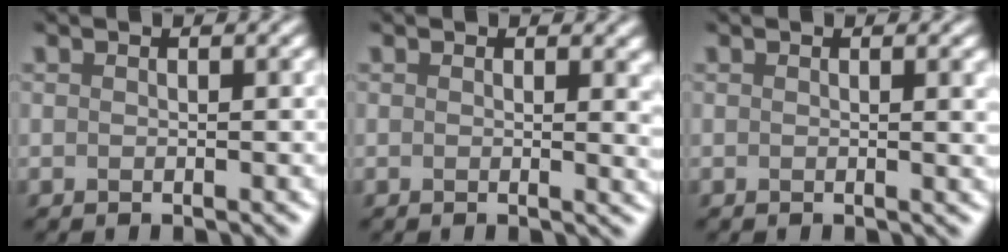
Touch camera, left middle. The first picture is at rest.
{"total": 1.5, "force": [0.5, 0.6, 1.3], "torque": [-0.016, -0.003, 0.004]}
{"total": 0.9, "force": [0.4, 0.3, 0.8], "torque": [-0.006, -0.004, 0.002]}